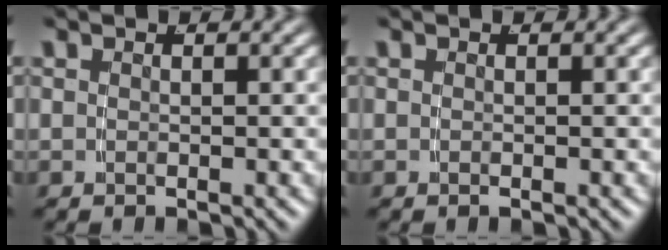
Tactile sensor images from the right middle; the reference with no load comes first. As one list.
[{"total": 0.0}]